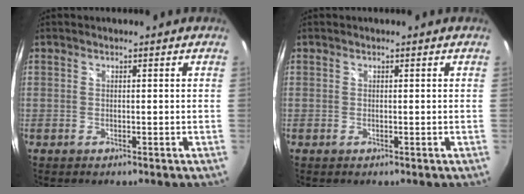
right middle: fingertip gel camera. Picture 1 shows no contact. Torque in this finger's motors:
{"motor_torque": [0.00, 0.00, 0.00, 0.00]}